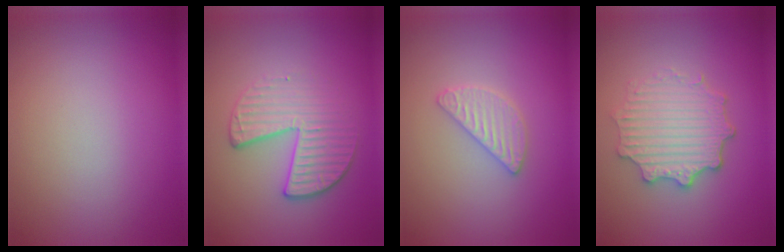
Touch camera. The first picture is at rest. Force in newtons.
{"total": 3.9, "press": 3.0, "slide": 2.6}
{"total": 2.0, "press": 2.0, "slide": 0.2}
{"total": 4.4, "press": 3.6, "slide": 2.5}